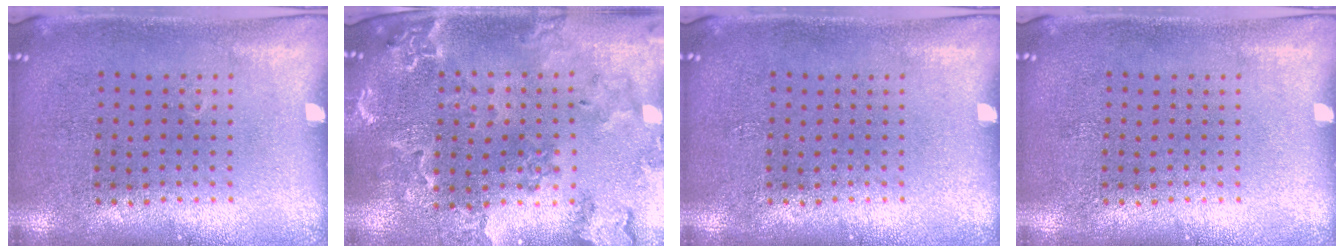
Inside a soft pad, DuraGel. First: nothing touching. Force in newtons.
{"total": 1.9, "press": 1.9, "slide": 0.3}
{"total": 0.0}
{"total": 0.0}